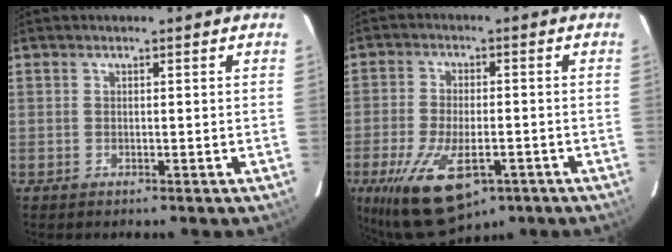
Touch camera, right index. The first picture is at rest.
{"total": 16.3, "force": [-8.1, 7.5, 12.1], "torque": [-0.256, -0.041, -0.126]}